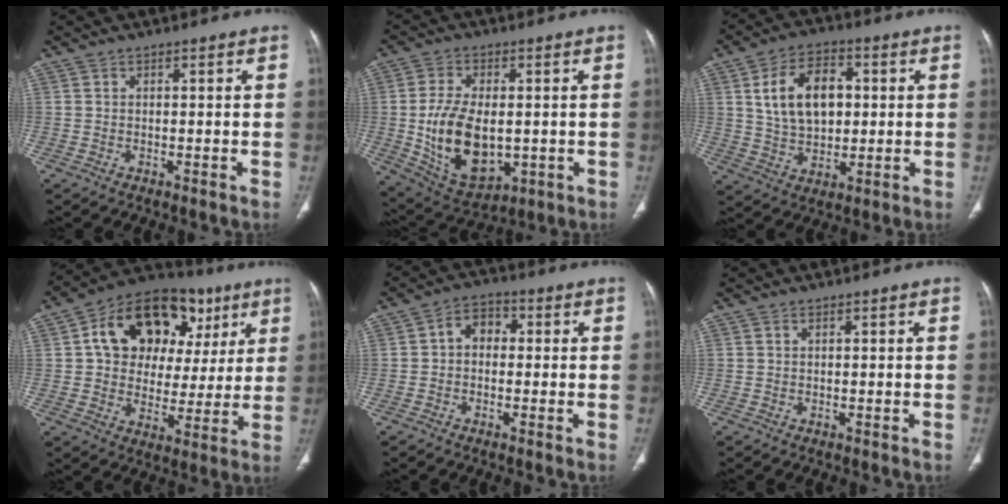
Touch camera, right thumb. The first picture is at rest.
{"total": 15.2, "force": [-1.1, 8.9, 12.2], "torque": [-0.209, -0.009, 0.004]}
{"total": 12.6, "force": [2.5, 8.2, 9.2], "torque": [-0.130, 0.003, 0.046]}
{"total": 21.9, "force": [7.7, 15.1, 13.9], "torque": [-0.158, 0.022, 0.118]}
{"total": 4.9, "force": [0.1, 3.8, 3.1], "torque": [-0.027, 0.017, -0.013]}
{"total": 0.0}